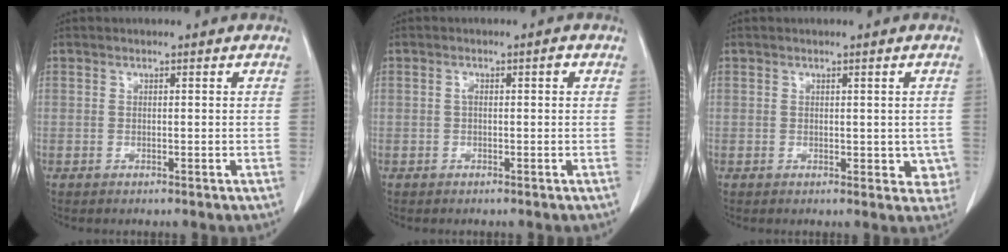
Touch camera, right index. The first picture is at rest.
{"total": 1.5, "force": [0.2, 0.5, 1.4], "torque": [-0.021, 0.007, 0.005]}
{"total": 3.3, "force": [0.1, 2.3, 2.4], "torque": [-0.002, 0.000, 0.006]}